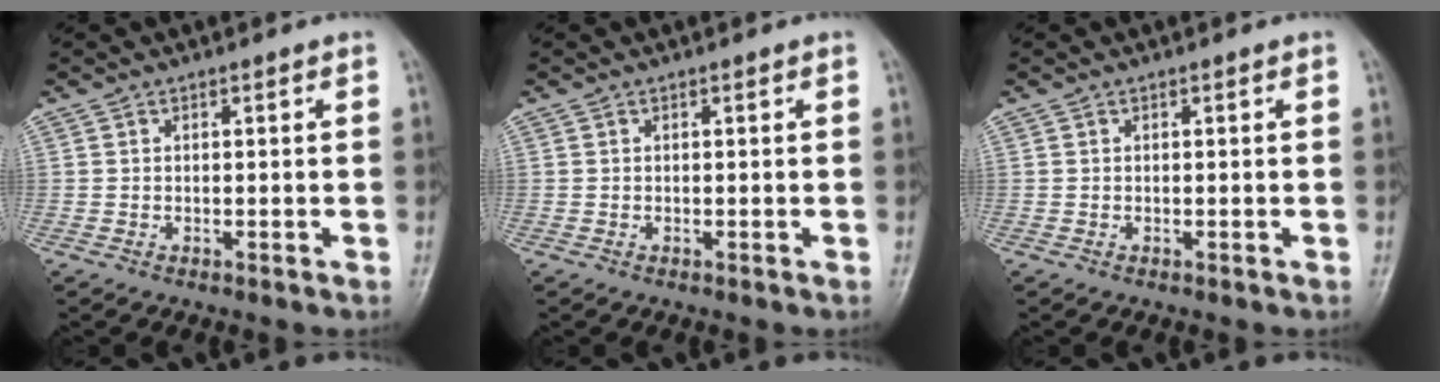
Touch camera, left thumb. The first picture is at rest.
{"total": 0.0}
{"total": 0.0}